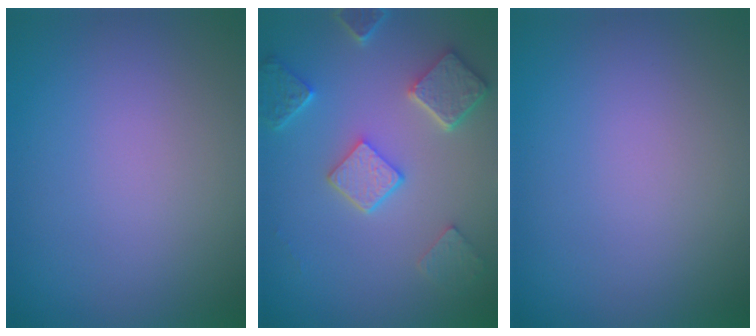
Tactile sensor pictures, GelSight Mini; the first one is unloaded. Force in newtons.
{"total": 5.0, "press": 3.9, "slide": 3.1}
{"total": 0.0}